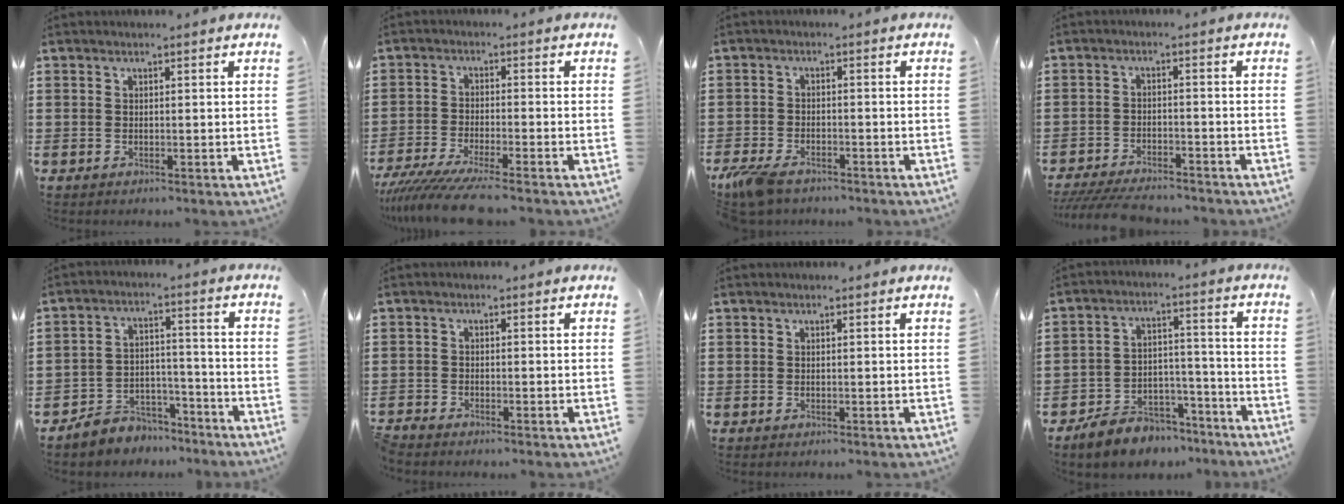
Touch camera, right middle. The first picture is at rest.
{"total": 6.6, "force": [-5.8, -0.2, 3.2], "torque": [-0.075, -0.021, -0.113]}
{"total": 4.3, "force": [-3.5, 1.3, 2.2], "torque": [-0.071, -0.010, -0.075]}
{"total": 4.8, "force": [-4.6, 0.5, 1.3], "torque": [-0.027, -0.004, -0.090]}
{"total": 5.7, "force": [-5.3, 2.0, 0.1], "torque": [-0.009, 0.015, -0.108]}
{"total": 1.5, "force": [-1.5, 0.1, 0.1], "torque": [-0.013, -0.003, -0.033]}
{"total": 0.0}
{"total": 6.6, "force": [-6.1, 2.3, 0.5], "torque": [-0.014, 0.023, -0.120]}